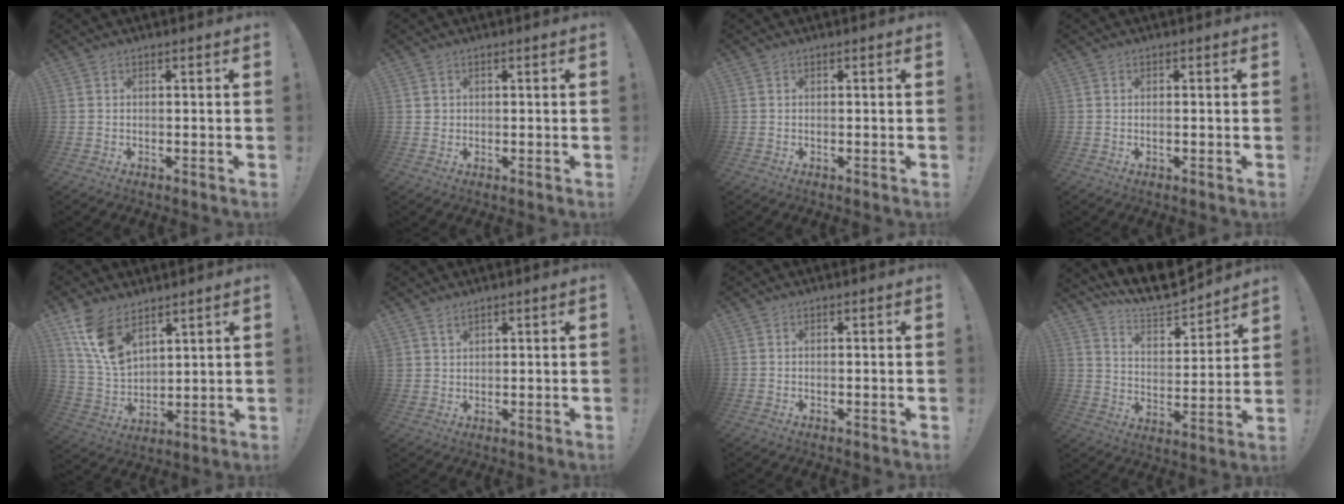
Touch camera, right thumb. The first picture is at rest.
{"total": 1.4, "force": [0.4, 1.3, 0.2], "torque": [0.003, 0.000, 0.008]}
{"total": 0.0}
{"total": 0.7, "force": [-0.3, 0.1, 0.6], "torque": [-0.007, -0.002, -0.007]}
{"total": 13.6, "force": [8.7, 7.8, 7.0], "torque": [-0.137, -0.046, 0.170]}
{"total": 2.4, "force": [2.0, 1.3, 0.7], "torque": [-0.005, -0.016, 0.036]}
{"total": 0.0}
{"total": 12.0, "force": [11.1, 2.9, 3.6], "torque": [-0.079, -0.096, 0.196]}